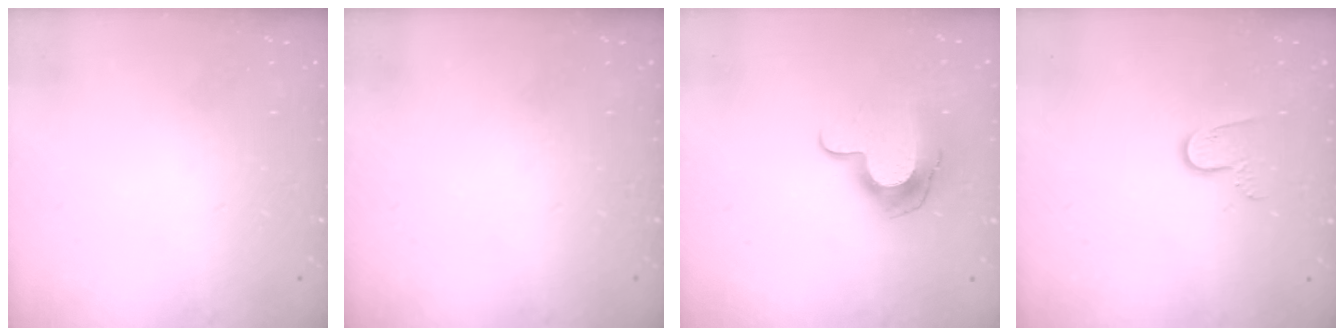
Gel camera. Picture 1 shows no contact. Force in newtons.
{"total": 0.0}
{"total": 11.5, "press": 11.5, "slide": 0.4}
{"total": 6.1, "press": 6.1, "slide": 0.6}